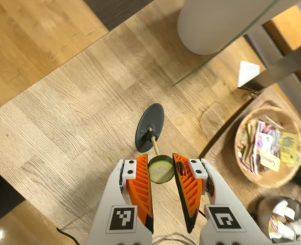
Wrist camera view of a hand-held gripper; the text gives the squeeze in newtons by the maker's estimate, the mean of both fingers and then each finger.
{"total": 9.5, "left": 10.1, "right": 8.8}